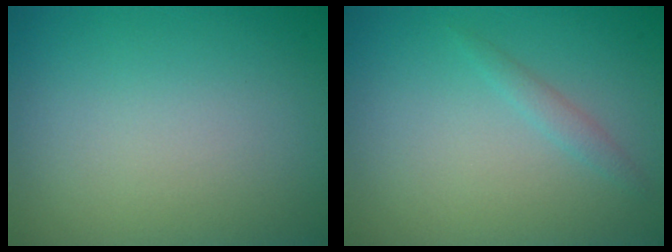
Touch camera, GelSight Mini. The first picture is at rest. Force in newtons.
{"total": 1.0, "press": 1.0, "slide": 0.1}